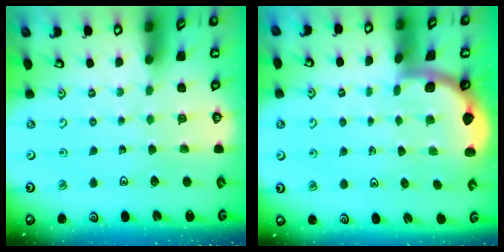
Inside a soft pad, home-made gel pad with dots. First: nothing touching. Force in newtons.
{"total": 1.8, "press": 1.8, "slide": 0.1}